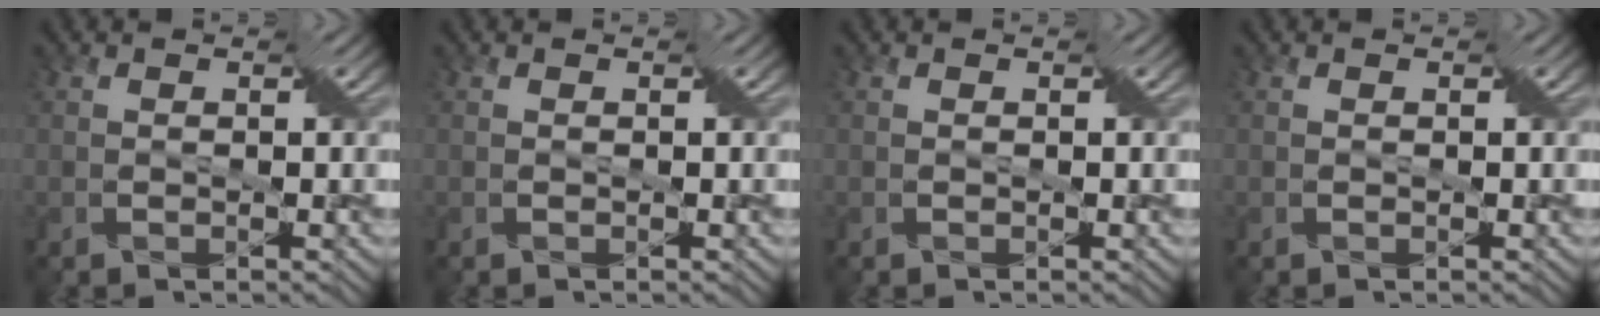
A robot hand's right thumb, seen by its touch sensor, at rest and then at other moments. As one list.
[{"total": 0.0}, {"total": 0.0}, {"total": 0.0}]